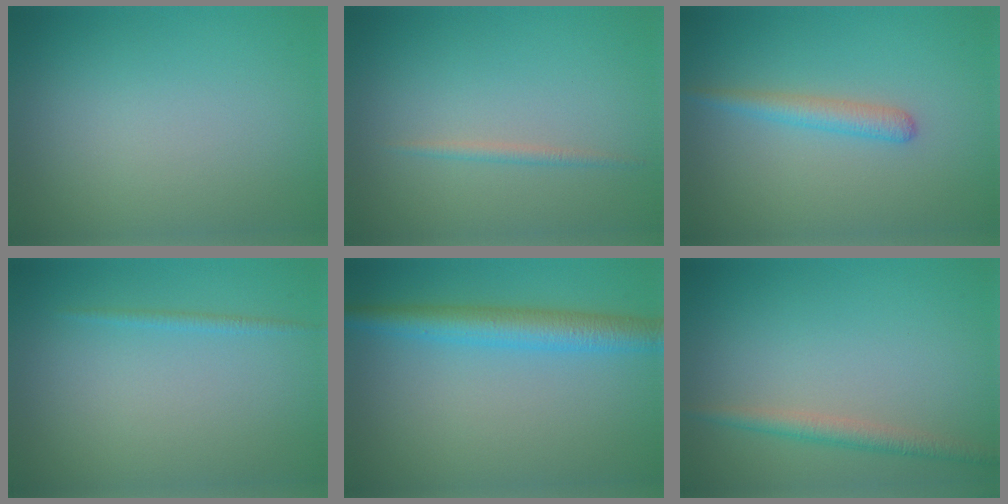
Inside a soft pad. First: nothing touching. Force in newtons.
{"total": 0.9, "press": 0.9, "slide": 0.0}
{"total": 2.0, "press": 1.9, "slide": 0.1}
{"total": 0.8, "press": 0.8, "slide": 0.1}
{"total": 4.4, "press": 4.4, "slide": 0.2}
{"total": 2.1, "press": 2.1, "slide": 0.0}